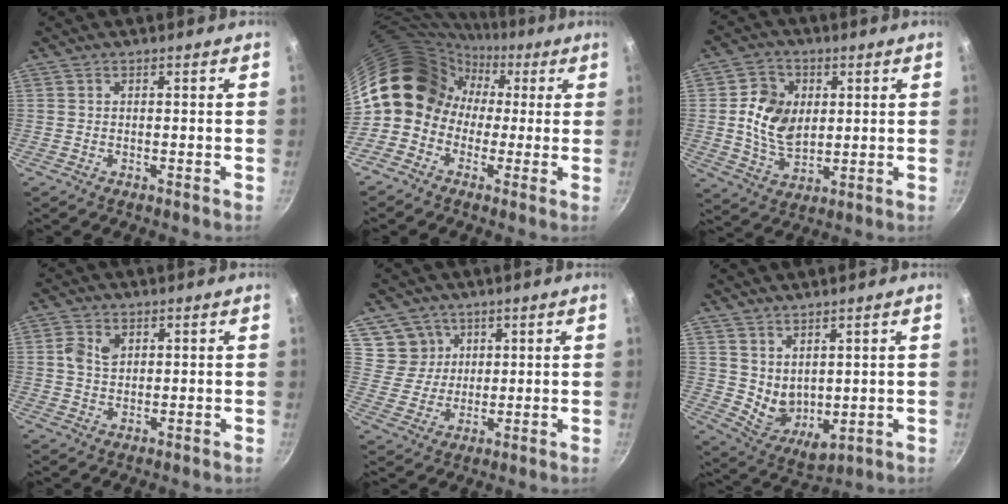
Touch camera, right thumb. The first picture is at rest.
{"total": 14.1, "force": [-0.2, 12.4, 6.7], "torque": [-0.075, 0.047, -0.026]}
{"total": 10.7, "force": [1.6, 7.8, 7.1], "torque": [-0.110, -0.009, 0.031]}
{"total": 4.2, "force": [1.3, 3.0, 2.7], "torque": [-0.043, -0.002, 0.022]}
{"total": 6.7, "force": [3.3, 5.7, 1.2], "torque": [0.002, -0.015, 0.064]}
{"total": 7.6, "force": [3.7, 4.5, 5.0], "torque": [-0.068, -0.041, 0.086]}